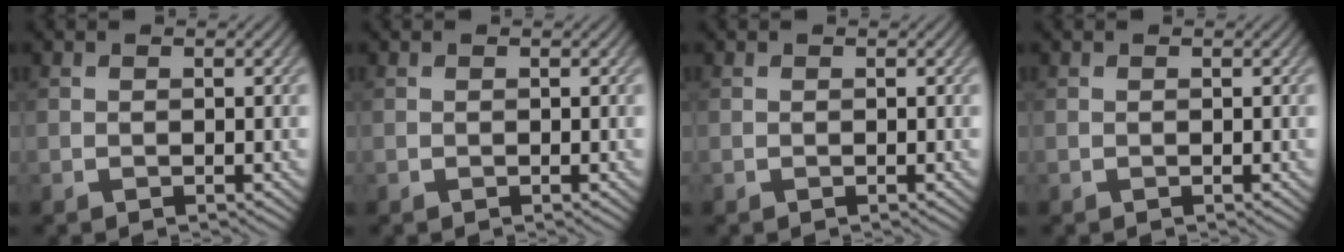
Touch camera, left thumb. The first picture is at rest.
{"total": 0.0}
{"total": 0.0}
{"total": 0.0}